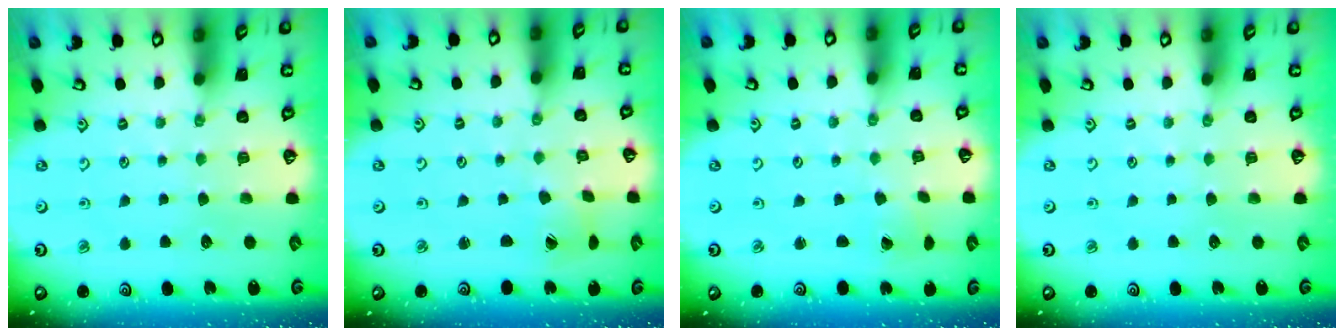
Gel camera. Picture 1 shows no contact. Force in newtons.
{"total": 2.5, "press": 2.4, "slide": 0.4}
{"total": 0.6, "press": 0.6, "slide": 0.1}
{"total": 0.0}